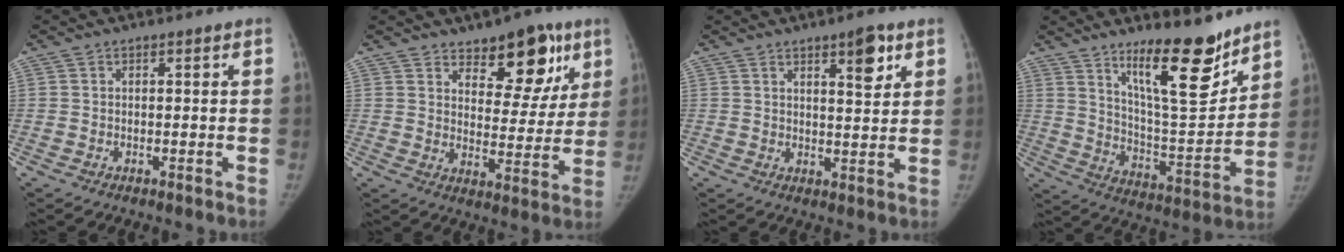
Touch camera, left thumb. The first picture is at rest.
{"total": 13.6, "force": [8.4, 6.8, 8.3], "torque": [-0.054, -0.049, 0.123]}
{"total": 6.4, "force": [3.5, 1.9, 5.0], "torque": [-0.059, -0.021, 0.051]}
{"total": 17.6, "force": [12.4, 4.5, 11.8], "torque": [-0.145, -0.098, 0.210]}